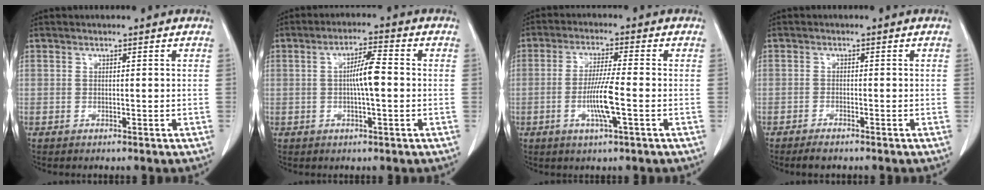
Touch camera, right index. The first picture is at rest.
{"total": 5.3, "force": [-0.3, 0.6, 5.2], "torque": [-0.094, 0.010, -0.008]}
{"total": 6.7, "force": [-2.0, -0.1, 6.4], "torque": [-0.123, -0.006, -0.038]}
{"total": 2.2, "force": [-1.8, 0.5, 1.1], "torque": [-0.024, -0.004, -0.027]}